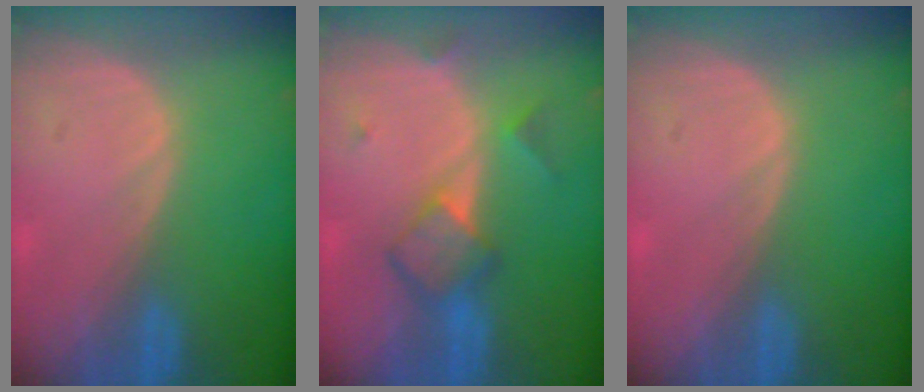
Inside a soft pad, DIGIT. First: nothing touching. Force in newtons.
{"total": 5.3, "press": 5.3, "slide": 0.8}
{"total": 0.0}